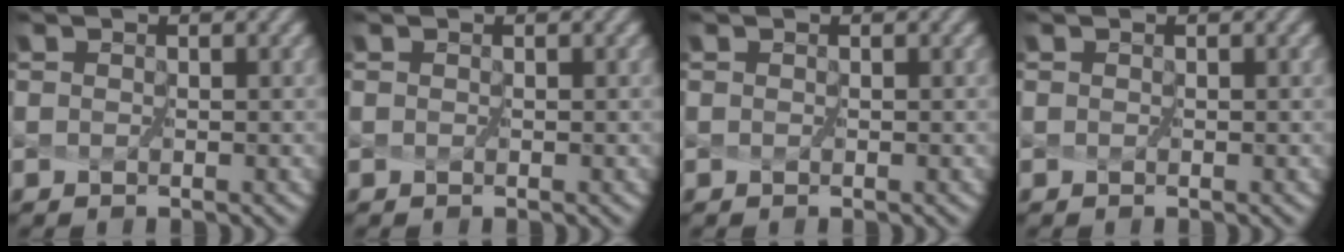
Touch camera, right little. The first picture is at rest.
{"total": 0.0}
{"total": 0.0}
{"total": 0.0}